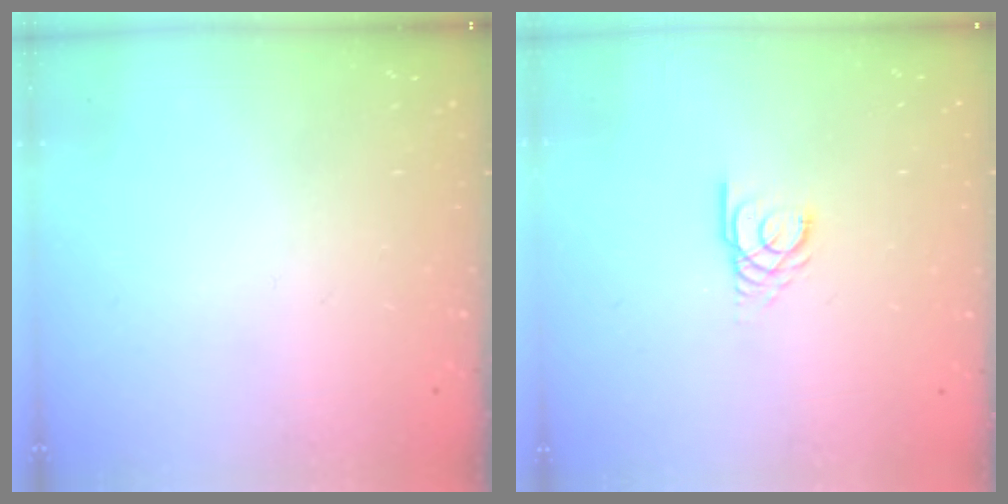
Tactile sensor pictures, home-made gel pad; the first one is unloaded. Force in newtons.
{"total": 3.2, "press": 3.2, "slide": 0.2}